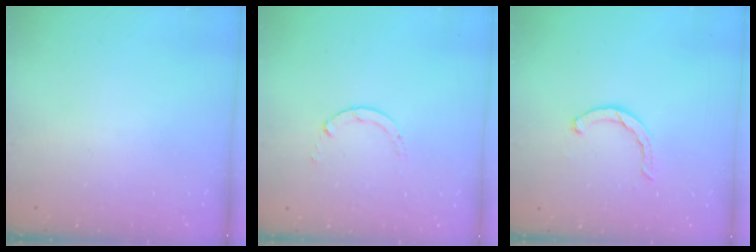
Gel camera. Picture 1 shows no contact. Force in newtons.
{"total": 0.6, "press": 0.5, "slide": 0.1}
{"total": 2.5, "press": 2.5, "slide": 0.4}